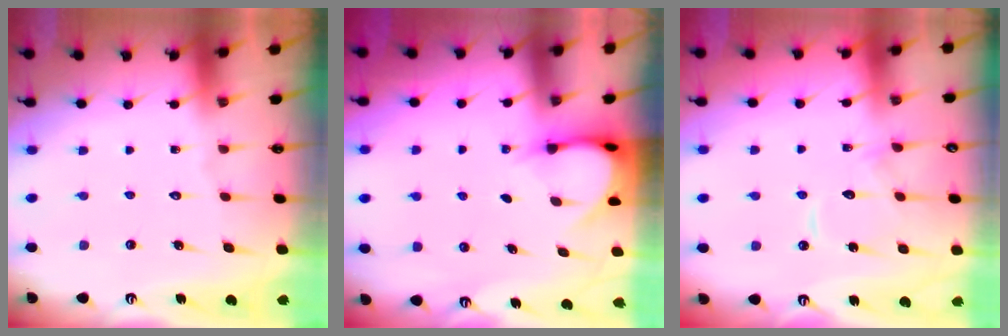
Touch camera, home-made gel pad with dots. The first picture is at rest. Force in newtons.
{"total": 4.0, "press": 4.0, "slide": 0.3}
{"total": 11.3, "press": 11.2, "slide": 1.0}